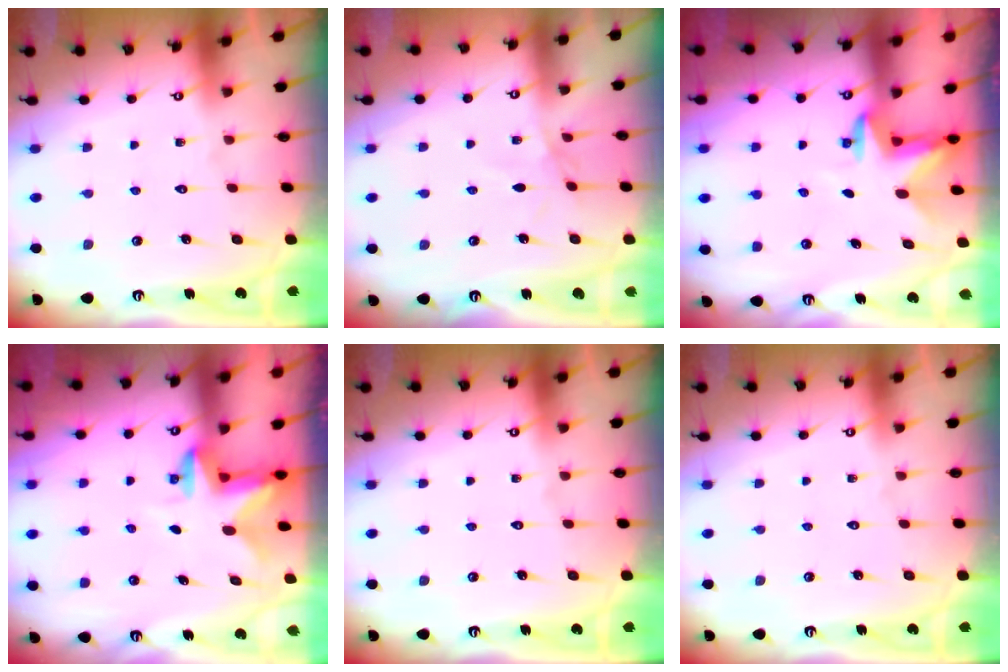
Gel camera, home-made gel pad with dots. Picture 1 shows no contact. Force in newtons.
{"total": 2.2, "press": 2.1, "slide": 0.5}
{"total": 3.3, "press": 3.2, "slide": 0.7}
{"total": 2.6, "press": 2.5, "slide": 0.5}
{"total": 0.0}
{"total": 0.0}